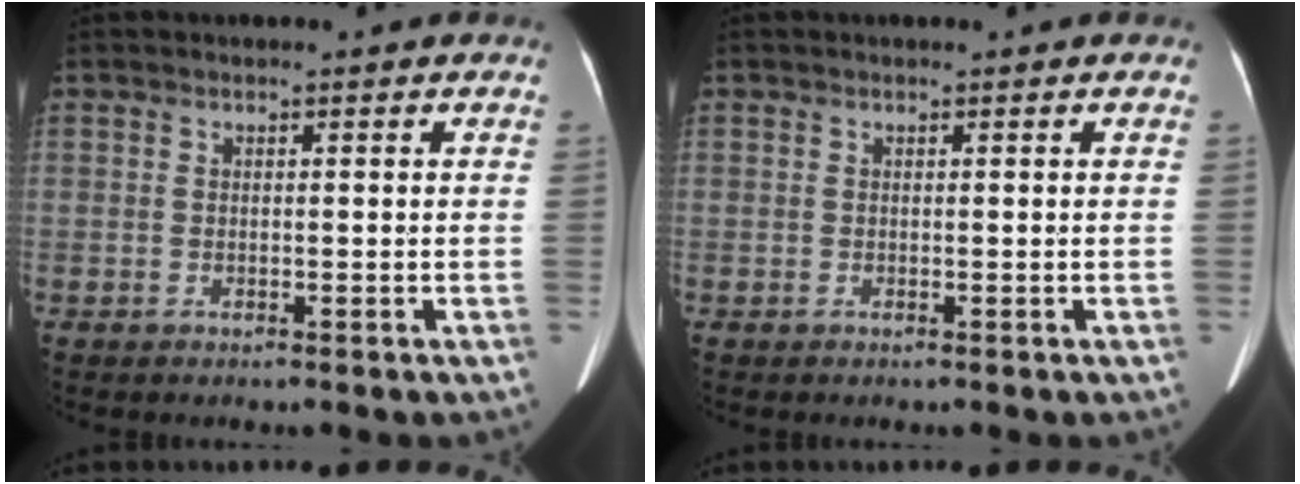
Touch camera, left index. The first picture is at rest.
{"total": 0.0}